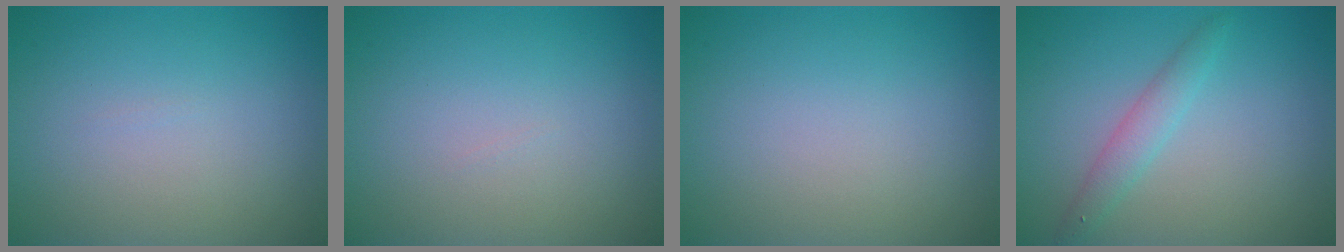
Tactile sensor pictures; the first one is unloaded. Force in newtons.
{"total": 0.0}
{"total": 0.0}
{"total": 1.9, "press": 1.9, "slide": 0.1}